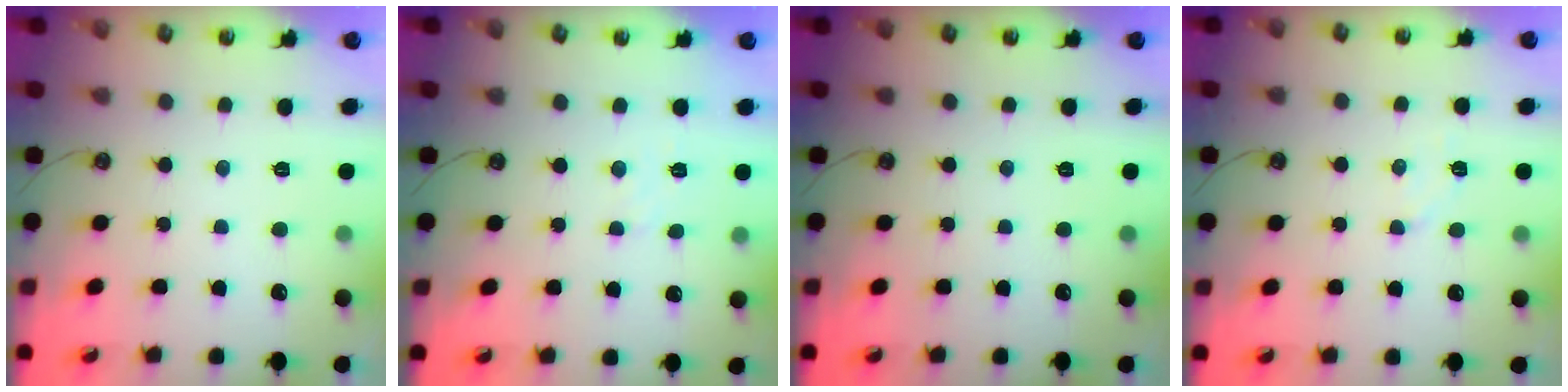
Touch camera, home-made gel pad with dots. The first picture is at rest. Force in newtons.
{"total": 3.8, "press": 3.8, "slide": 0.6}
{"total": 0.0}
{"total": 2.9, "press": 2.9, "slide": 0.4}